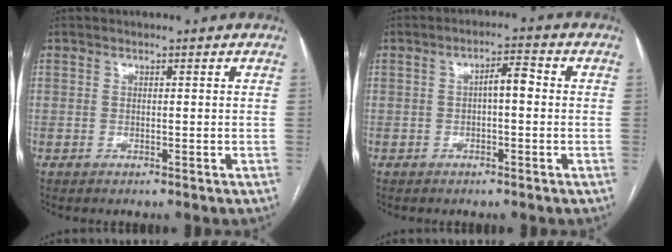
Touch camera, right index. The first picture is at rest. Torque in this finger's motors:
{"motor_torque": [0.23, -0.05, 0.09, 0.05]}